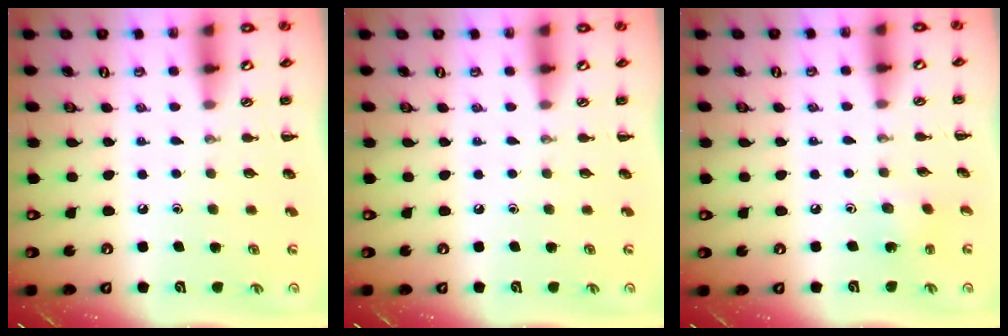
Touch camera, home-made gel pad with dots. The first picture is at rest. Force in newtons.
{"total": 0.0}
{"total": 2.5, "press": 2.4, "slide": 0.8}